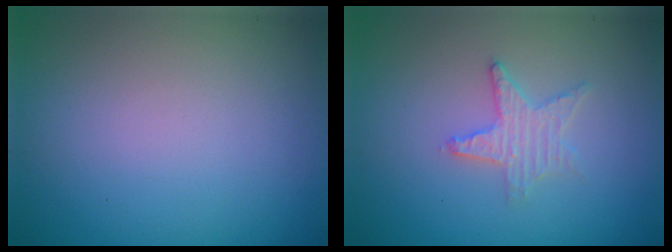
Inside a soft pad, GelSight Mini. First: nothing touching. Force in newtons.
{"total": 2.3, "press": 2.2, "slide": 0.4}